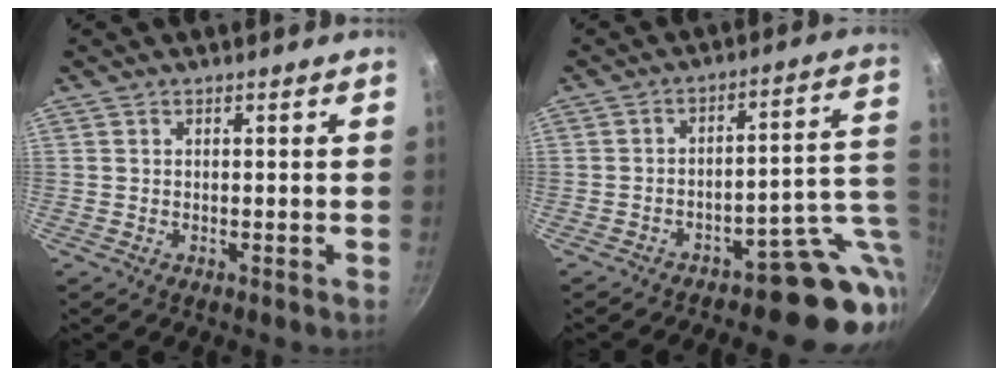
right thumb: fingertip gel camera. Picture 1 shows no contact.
{"total": 13.4, "force": [-5.3, 6.6, 10.4], "torque": [-0.059, 0.041, -0.073]}